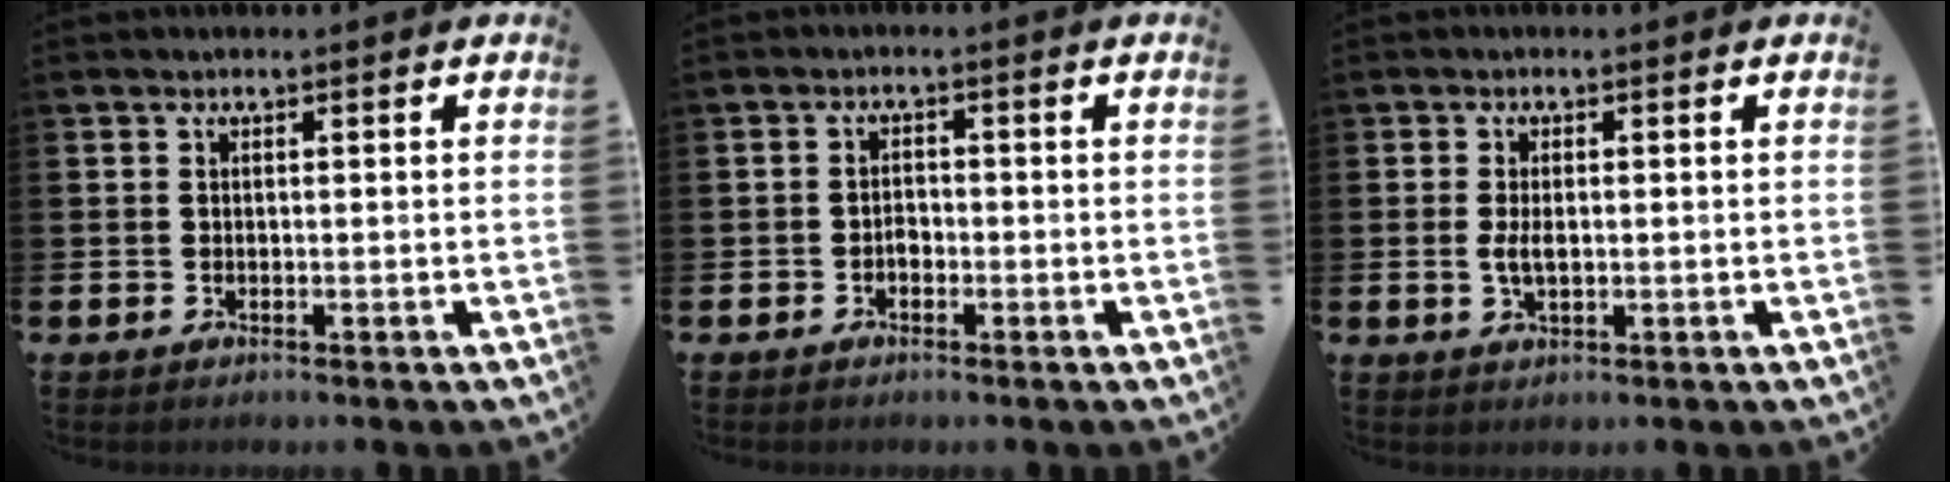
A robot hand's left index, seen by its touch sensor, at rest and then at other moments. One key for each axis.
{"total": 1.4, "fx": -0.7, "fy": 1.0, "fz": 0.7, "tx": -0.007, "ty": 0.001, "tz": -0.018}
{"total": 2.5, "fx": 0.0, "fy": 1.2, "fz": 2.2, "tx": -0.036, "ty": 0.001, "tz": -0.003}